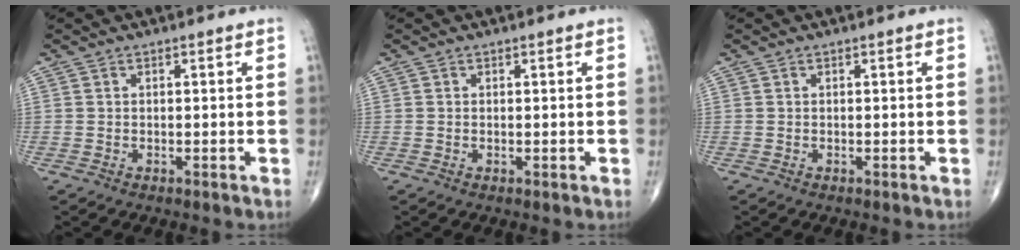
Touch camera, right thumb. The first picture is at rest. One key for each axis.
{"total": 0.0}
{"total": 0.0}